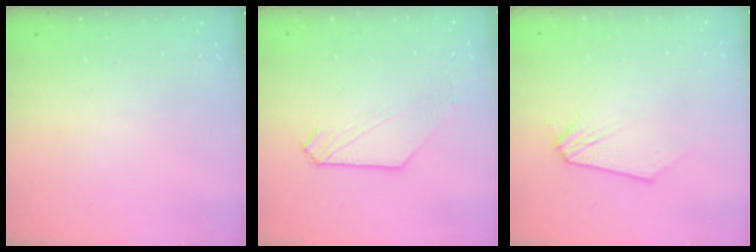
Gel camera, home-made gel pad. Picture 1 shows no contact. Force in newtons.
{"total": 1.8, "press": 1.8, "slide": 0.1}
{"total": 0.0}